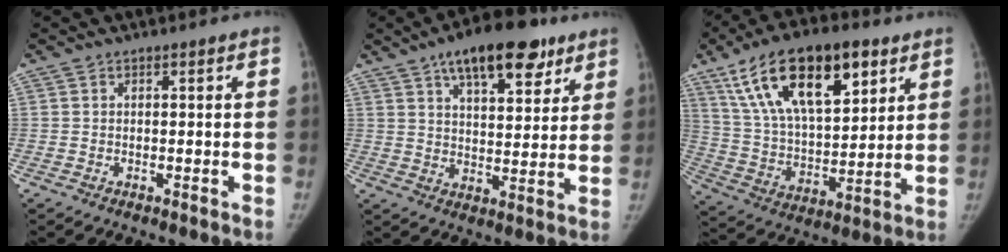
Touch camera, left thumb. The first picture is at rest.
{"total": 16.5, "force": [9.9, 7.1, 11.1], "torque": [-0.127, -0.025, 0.151]}
{"total": 22.9, "force": [11.8, 10.5, 16.6], "torque": [-0.262, -0.027, 0.214]}